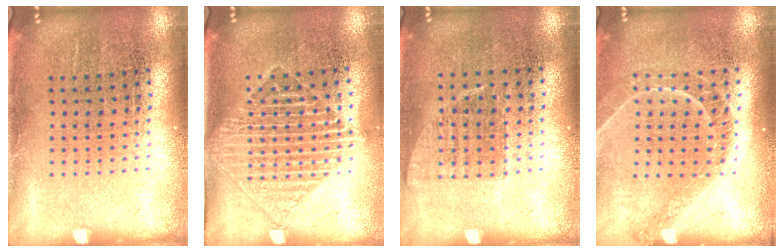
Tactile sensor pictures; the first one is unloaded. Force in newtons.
{"total": 1.6, "press": 1.4, "slide": 0.8}
{"total": 0.7, "press": 0.6, "slide": 0.2}
{"total": 1.2, "press": 1.1, "slide": 0.4}